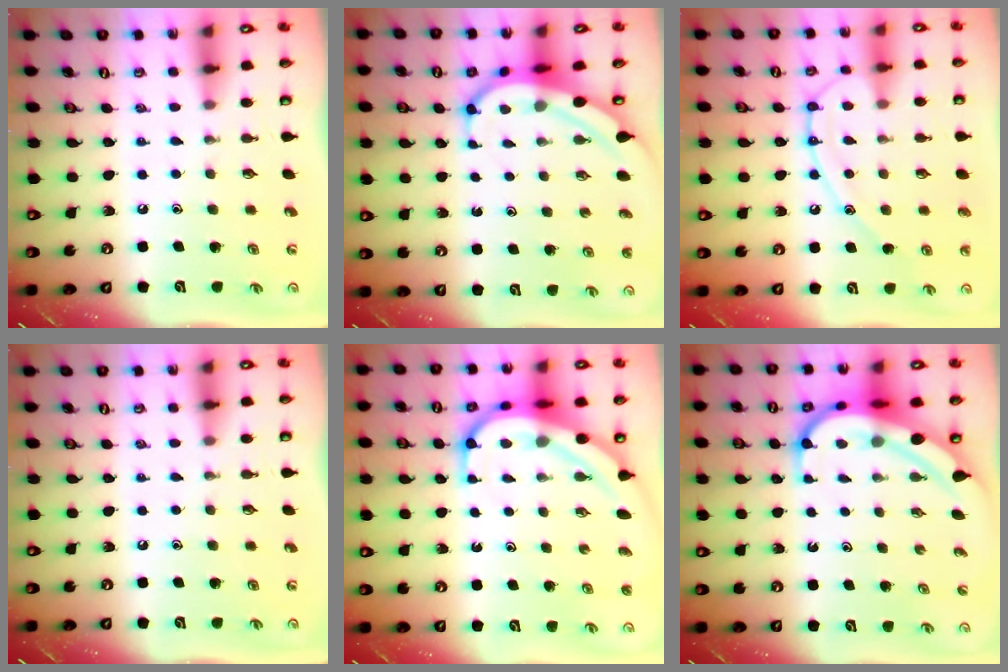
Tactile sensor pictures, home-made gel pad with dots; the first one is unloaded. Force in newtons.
{"total": 6.7, "press": 6.6, "slide": 0.8}
{"total": 13.4, "press": 13.4, "slide": 1.1}
{"total": 0.0}
{"total": 11.5, "press": 11.4, "slide": 1.2}
{"total": 8.2, "press": 8.2, "slide": 0.6}